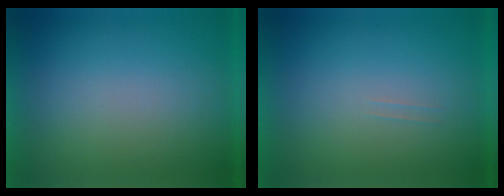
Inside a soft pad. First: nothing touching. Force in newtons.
{"total": 1.0}